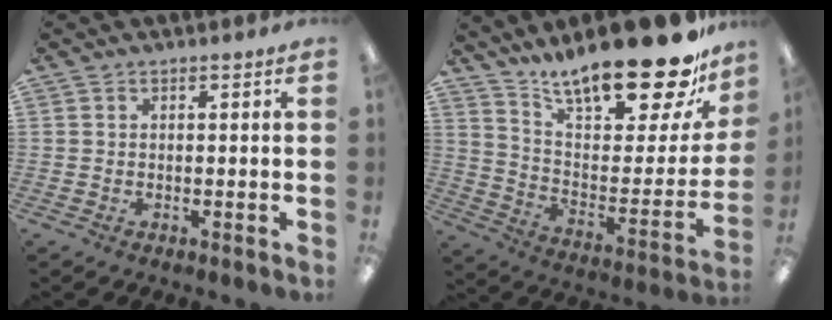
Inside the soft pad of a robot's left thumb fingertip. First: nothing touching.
{"total": 25.1, "force": [19.1, 7.0, 14.7], "torque": [-0.217, -0.131, 0.317]}